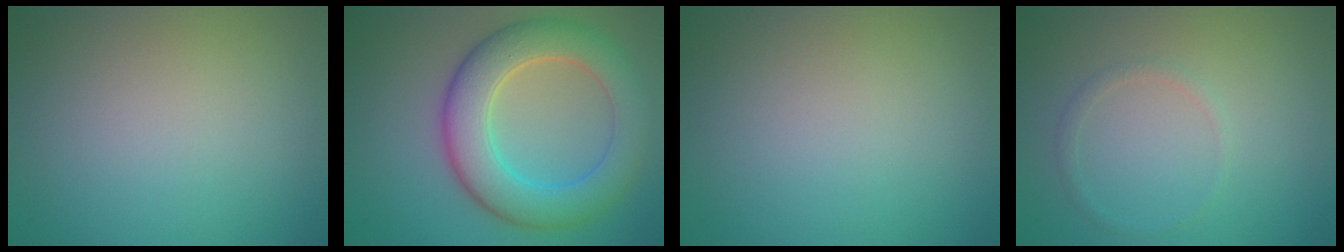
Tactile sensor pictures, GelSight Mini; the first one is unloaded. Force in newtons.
{"total": 7.3, "press": 7.3, "slide": 0.2}
{"total": 0.0}
{"total": 0.9, "press": 0.9, "slide": 0.1}